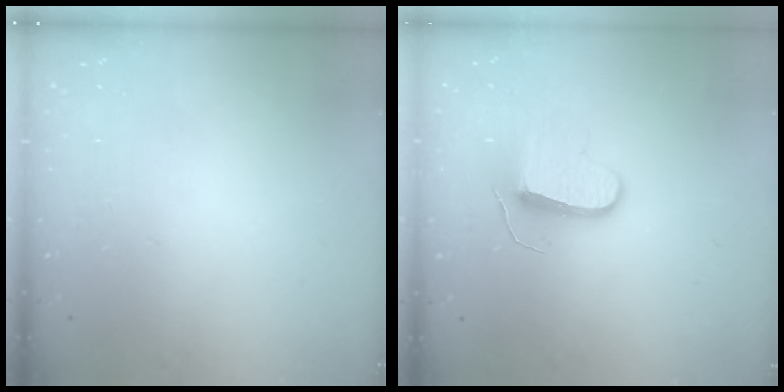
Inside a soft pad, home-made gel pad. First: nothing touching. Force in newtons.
{"total": 9.3, "press": 9.3, "slide": 0.5}